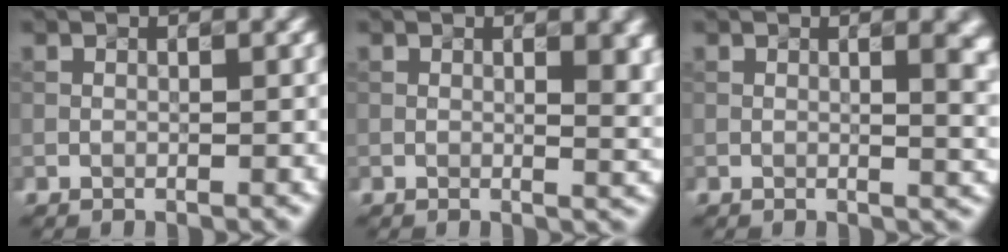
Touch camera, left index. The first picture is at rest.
{"total": 5.1, "force": [1.5, 2.2, 4.3], "torque": [-0.025, 0.006, 0.026]}
{"total": 5.5, "force": [1.4, 2.5, 4.7], "torque": [-0.021, 0.009, 0.022]}